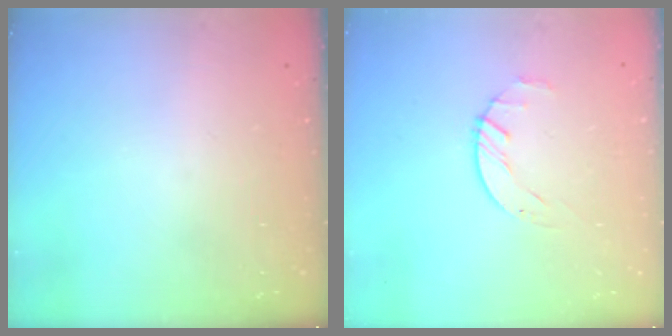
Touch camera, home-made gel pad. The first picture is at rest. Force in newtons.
{"total": 1.6, "press": 1.6, "slide": 0.3}